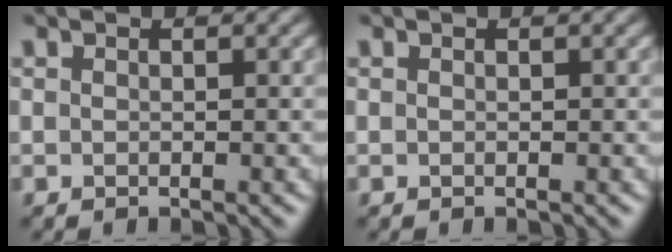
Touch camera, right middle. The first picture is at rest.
{"total": 0.0}